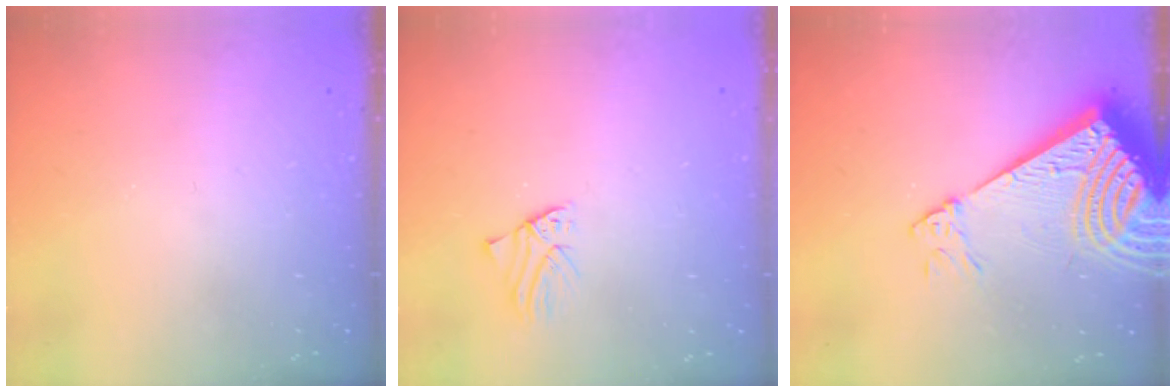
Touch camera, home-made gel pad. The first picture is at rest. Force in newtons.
{"total": 0.7, "press": 0.7, "slide": 0.1}
{"total": 14.7, "press": 14.6, "slide": 2.2}